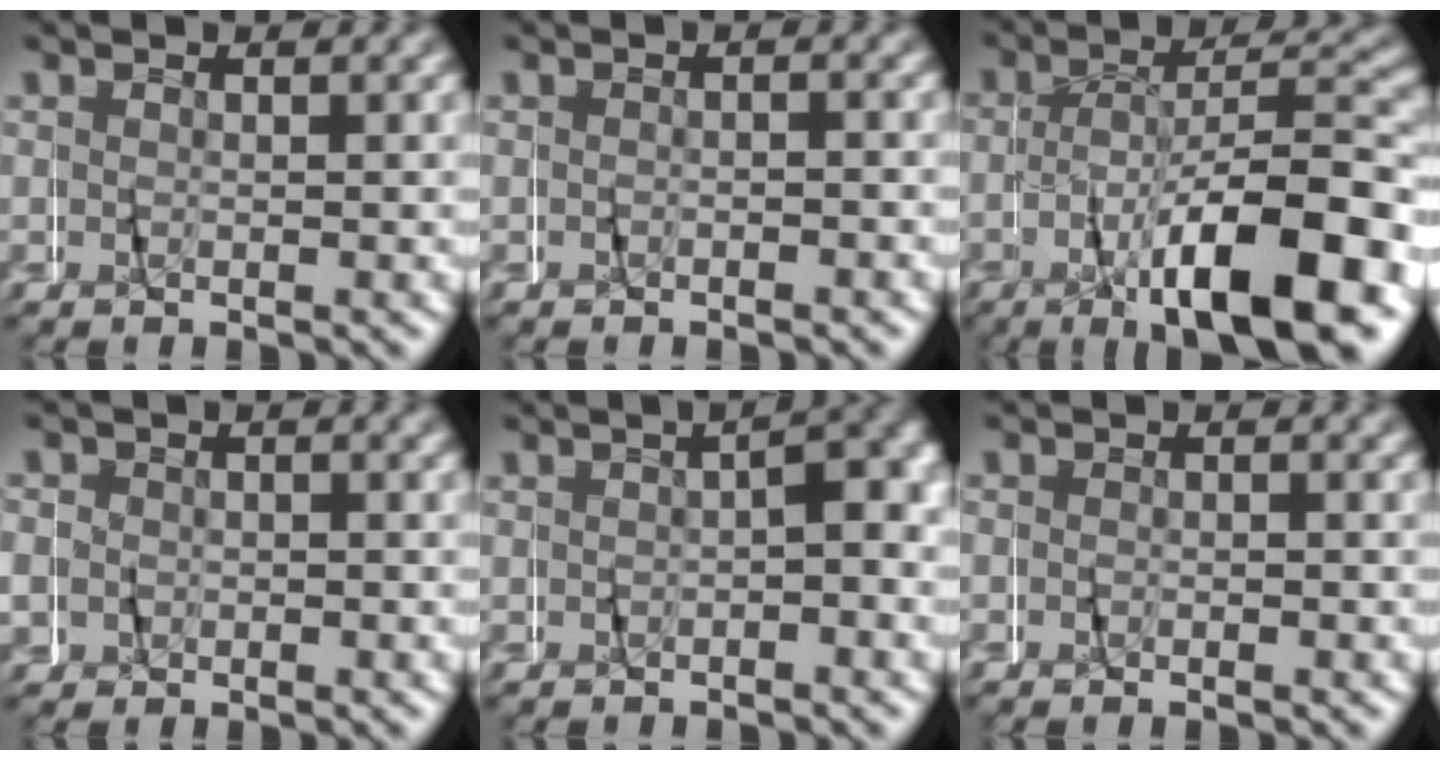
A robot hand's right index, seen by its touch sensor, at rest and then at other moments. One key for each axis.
{"total": 1.0, "fx": -0.9, "fy": 0.1, "fz": 0.4, "tx": -0.011, "ty": 0.004, "tz": -0.017}
{"total": 11.6, "fx": -5.3, "fy": 4.2, "fz": 9.4, "tx": -0.141, "ty": -0.003, "tz": -0.078}
{"total": 3.7, "fx": -0.2, "fy": 3.6, "fz": 1.0, "tx": -0.030, "ty": -0.002, "tz": -0.005}
{"total": 3.1, "fx": -0.8, "fy": 1.0, "fz": 2.9, "tx": -0.025, "ty": 0.006, "tz": -0.012}
{"total": 0.9, "fx": -0.7, "fy": 0.5, "fz": 0.2, "tx": -0.005, "ty": -0.002, "tz": -0.013}